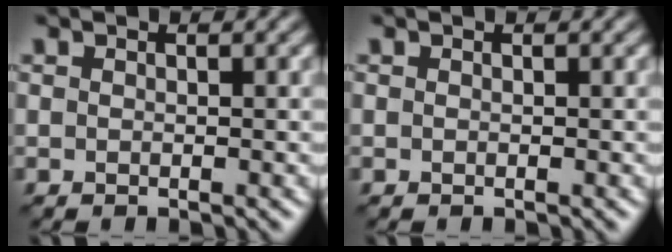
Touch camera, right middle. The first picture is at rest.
{"total": 0.0}